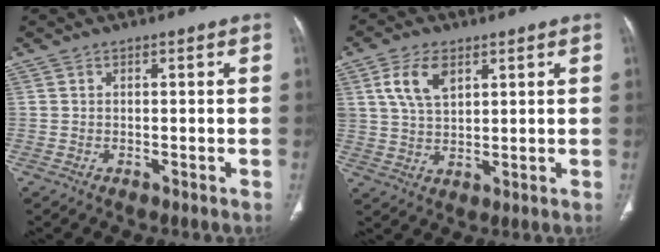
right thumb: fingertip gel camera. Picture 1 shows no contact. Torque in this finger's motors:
{"motor_torque": [0.18, 0.16, 0.81, 0.45, 0.08]}